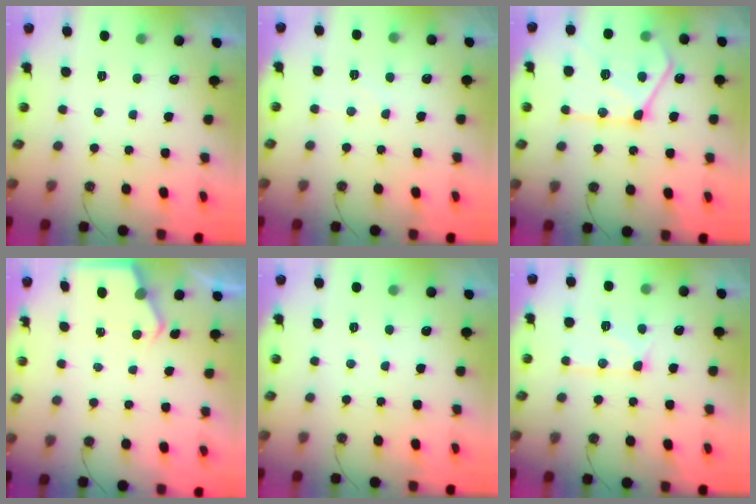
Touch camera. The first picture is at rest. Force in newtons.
{"total": 5.4, "press": 5.4, "slide": 0.8}
{"total": 19.4, "press": 19.3, "slide": 1.7}
{"total": 3.9, "press": 3.9, "slide": 0.4}
{"total": 2.8, "press": 2.7, "slide": 0.4}
{"total": 11.9, "press": 11.9, "slide": 0.8}